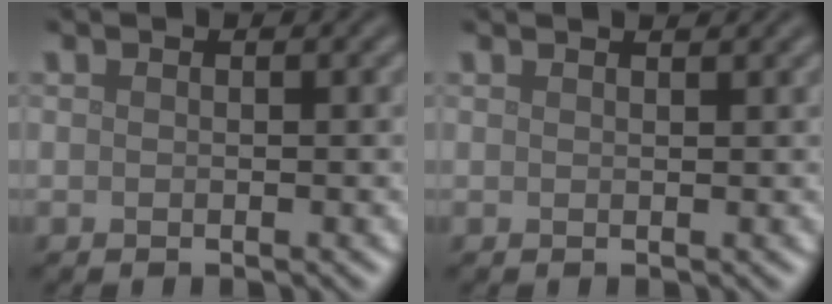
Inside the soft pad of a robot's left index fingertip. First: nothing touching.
{"total": 1.5, "force": [1.4, 0.4, 0.6], "torque": [-0.005, -0.001, 0.006]}